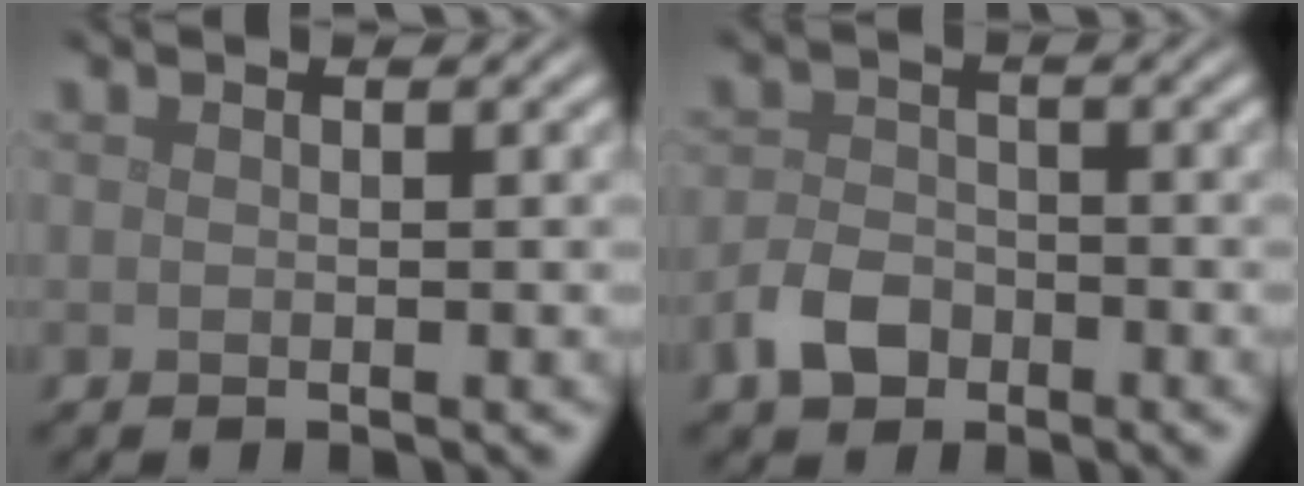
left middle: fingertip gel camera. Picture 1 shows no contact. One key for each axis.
{"total": 3.1, "fx": -1.9, "fy": 2.1, "fz": 1.4, "tx": -0.026, "ty": 0.002, "tz": -0.044}